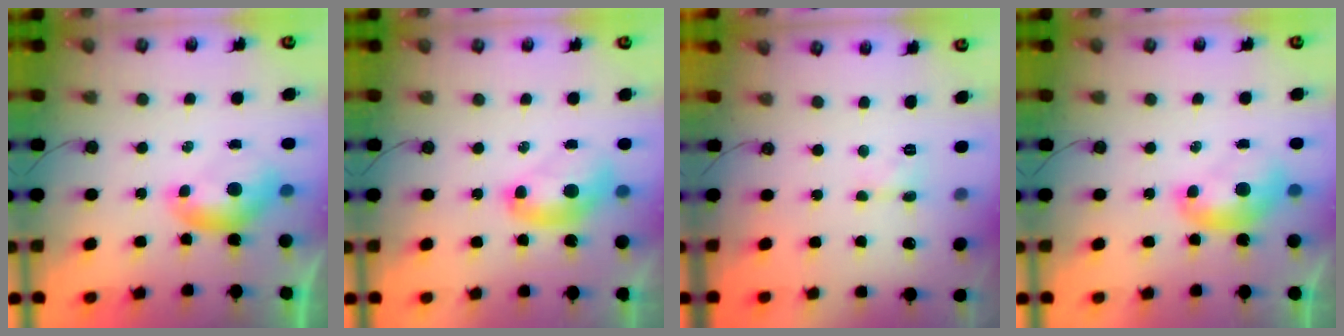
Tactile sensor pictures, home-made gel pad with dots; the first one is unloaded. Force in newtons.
{"total": 2.6, "press": 2.6, "slide": 0.1}
{"total": 2.0, "press": 2.0, "slide": 0.4}
{"total": 1.6, "press": 1.5, "slide": 0.1}